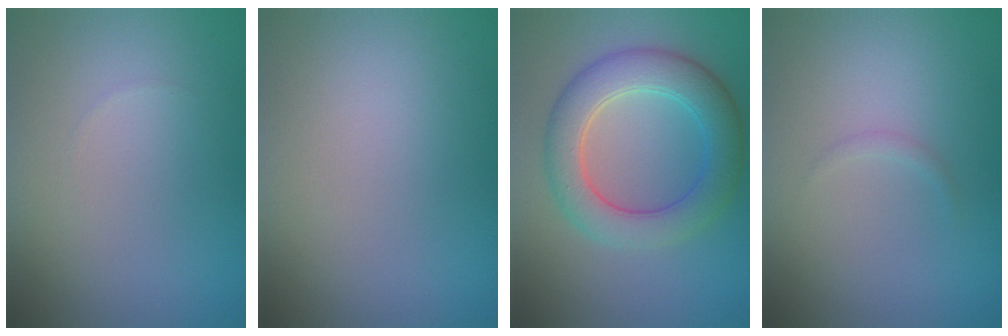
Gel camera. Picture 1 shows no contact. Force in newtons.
{"total": 0.0}
{"total": 5.9, "press": 5.9, "slide": 0.4}
{"total": 0.5, "press": 0.5, "slide": 0.0}